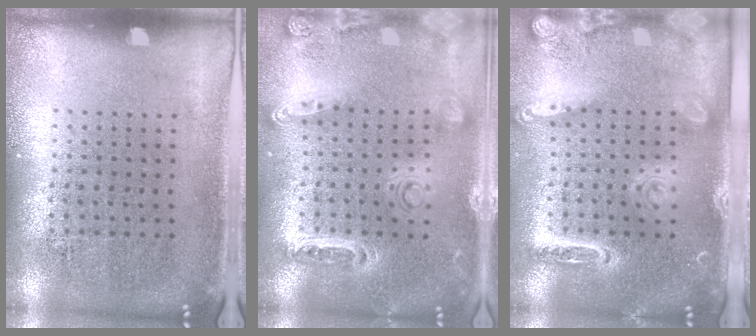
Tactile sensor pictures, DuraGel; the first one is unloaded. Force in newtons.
{"total": 1.3, "press": 1.3, "slide": 0.4}
{"total": 2.2, "press": 1.9, "slide": 1.1}